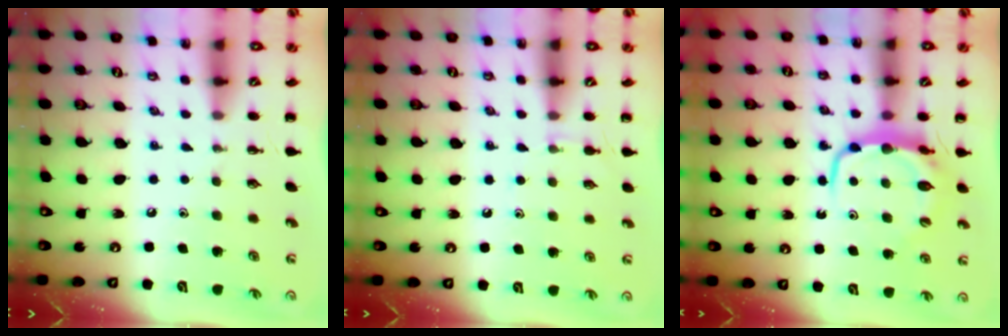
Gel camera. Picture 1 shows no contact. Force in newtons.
{"total": 4.0, "press": 3.8, "slide": 1.3}
{"total": 6.6, "press": 6.5, "slide": 1.0}